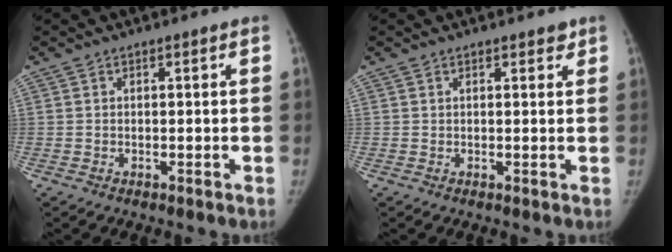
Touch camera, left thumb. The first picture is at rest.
{"total": 1.5, "force": [1.1, 0.9, 0.5], "torque": [0.010, -0.005, 0.009]}